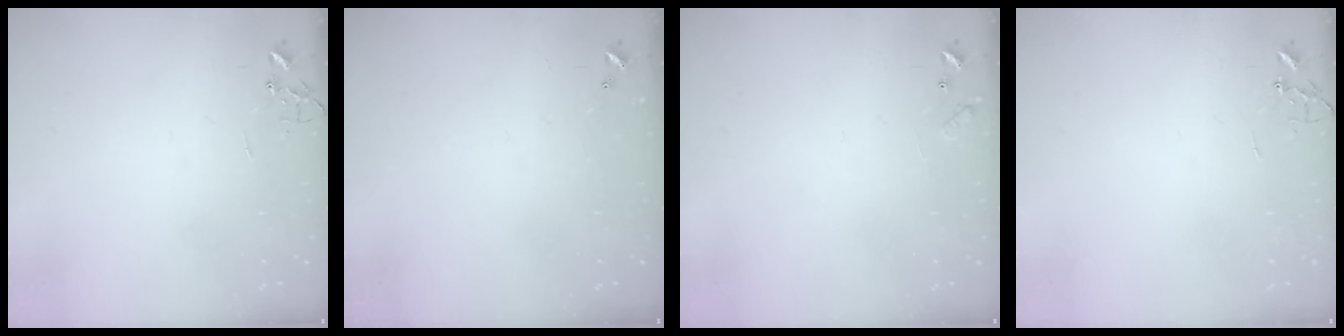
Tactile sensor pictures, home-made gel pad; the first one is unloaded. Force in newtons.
{"total": 0.0}
{"total": 6.4, "press": 6.4, "slide": 0.5}
{"total": 0.0}